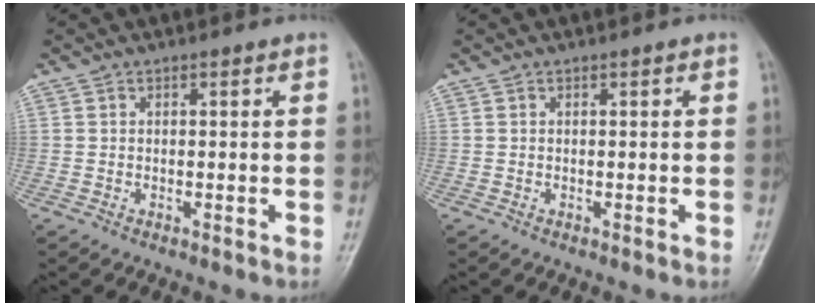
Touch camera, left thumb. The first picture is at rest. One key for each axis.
{"total": 0.0}